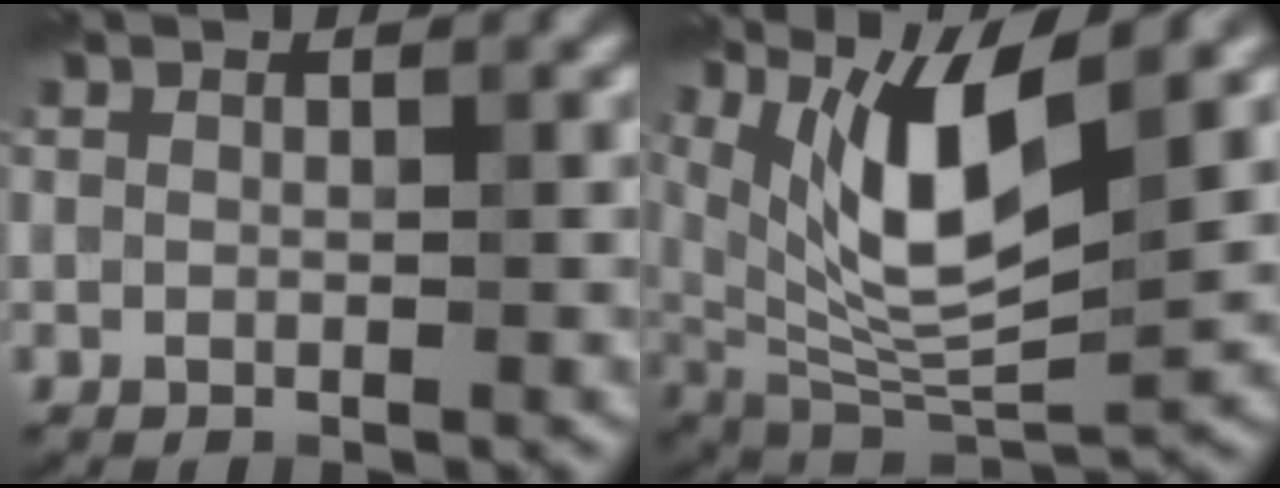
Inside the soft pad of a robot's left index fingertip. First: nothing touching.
{"total": 8.9, "force": [3.7, 2.6, 7.6], "torque": [-0.145, -0.014, 0.073]}